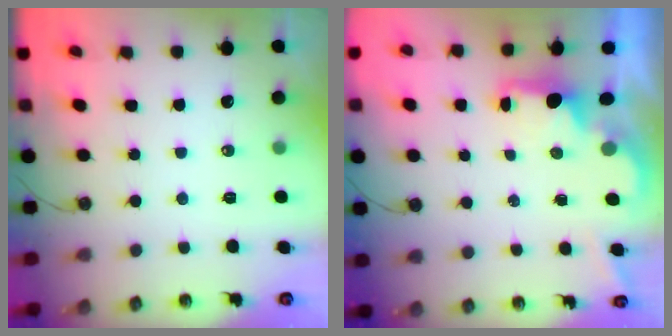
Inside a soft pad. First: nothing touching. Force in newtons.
{"total": 1.7, "press": 1.6, "slide": 0.7}